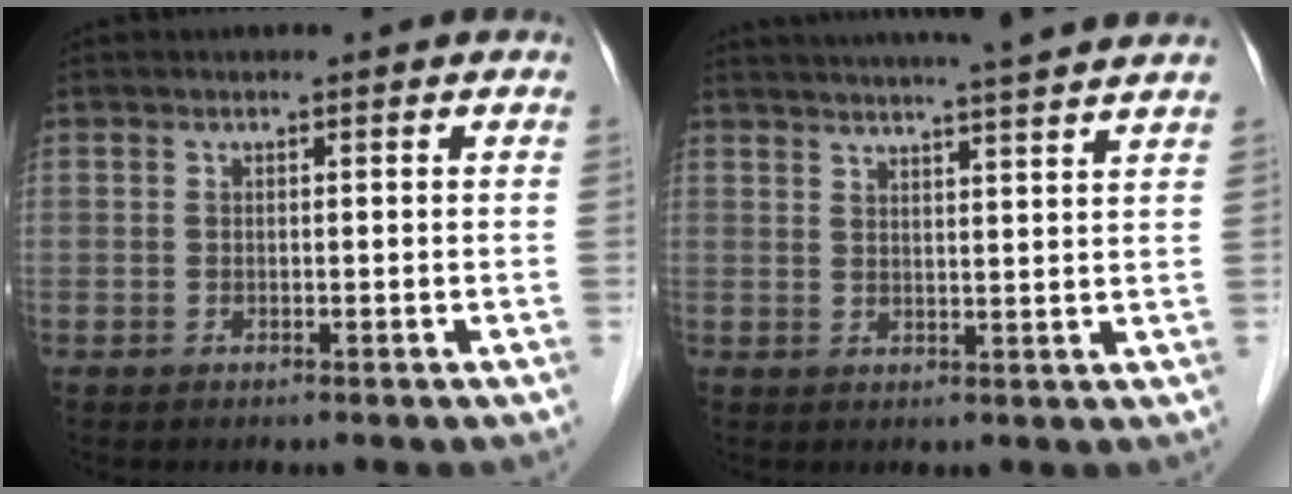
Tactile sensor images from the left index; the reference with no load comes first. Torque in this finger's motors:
{"motor_torque": [-0.15, -0.44, 0.41, 0.10]}